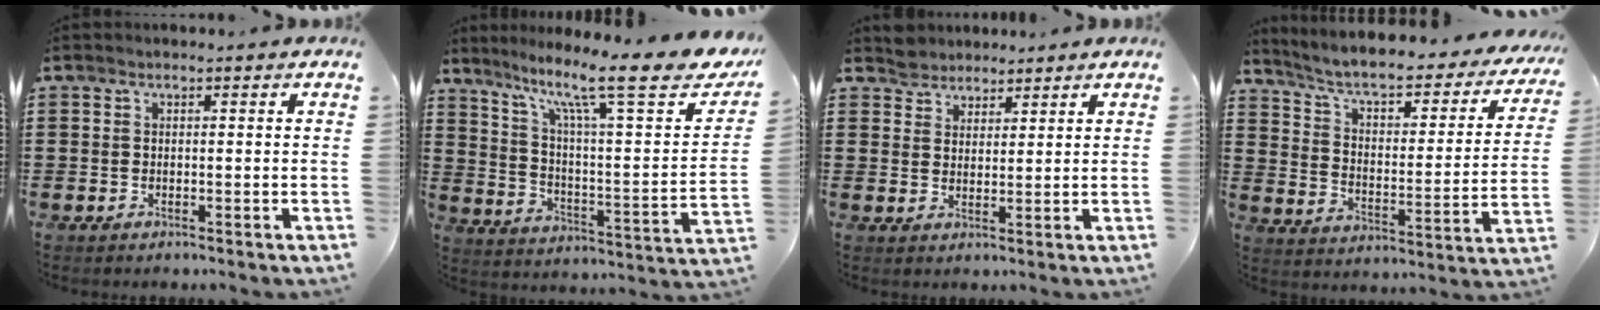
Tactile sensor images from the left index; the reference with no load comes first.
{"total": 14.1, "force": [10.0, 2.1, 9.7], "torque": [-0.178, -0.063, 0.153]}
{"total": 3.0, "force": [2.6, 1.4, -0.5], "torque": [-0.004, 0.006, 0.052]}
{"total": 5.1, "force": [4.2, 0.9, 2.7], "torque": [-0.073, -0.037, 0.063]}